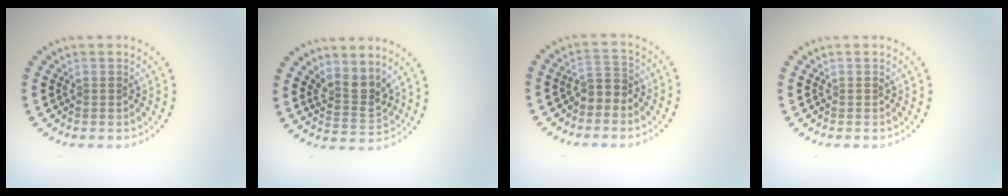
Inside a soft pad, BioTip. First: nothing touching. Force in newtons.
{"total": 2.7, "press": 2.1, "slide": 1.6}
{"total": 1.8, "press": 1.5, "slide": 1.0}
{"total": 0.0}